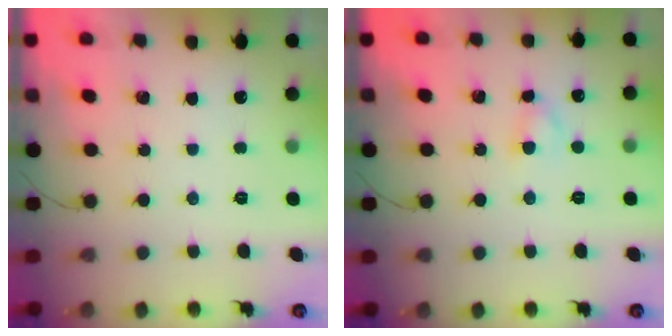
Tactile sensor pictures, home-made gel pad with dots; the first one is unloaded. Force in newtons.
{"total": 3.0, "press": 2.8, "slide": 1.2}